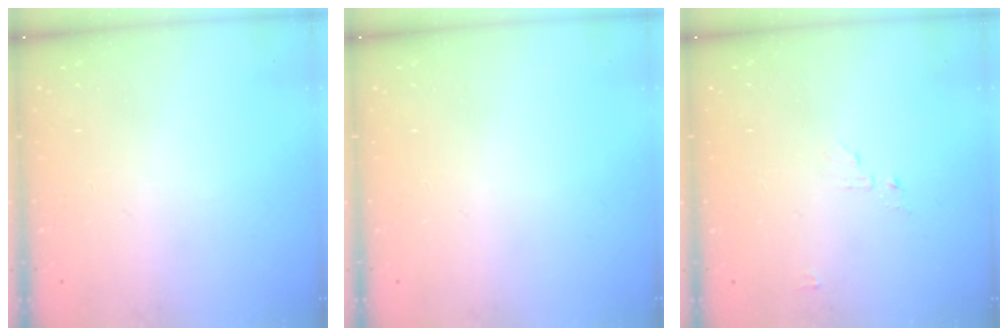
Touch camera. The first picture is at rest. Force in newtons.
{"total": 0.0}
{"total": 4.0, "press": 3.9, "slide": 0.3}